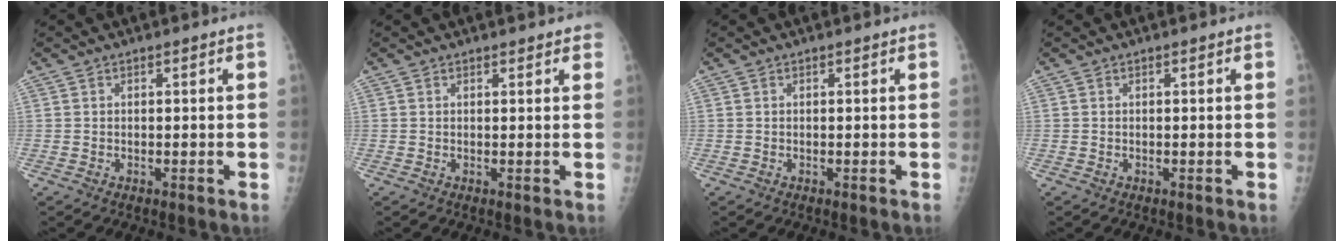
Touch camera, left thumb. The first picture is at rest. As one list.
[{"total": 1.9, "force": [1.5, 0.8, 0.7], "torque": [0.010, 0.000, 0.012]}, {"total": 0.0}, {"total": 0.0}]